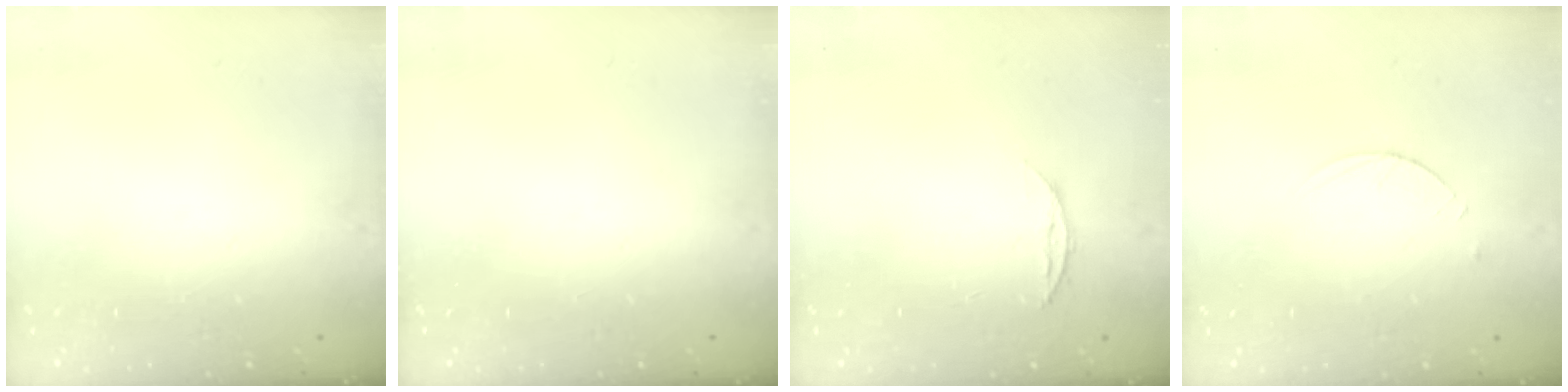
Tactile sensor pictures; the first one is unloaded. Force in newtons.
{"total": 0.0}
{"total": 5.1, "press": 5.1, "slide": 0.7}
{"total": 3.6, "press": 3.6, "slide": 0.5}